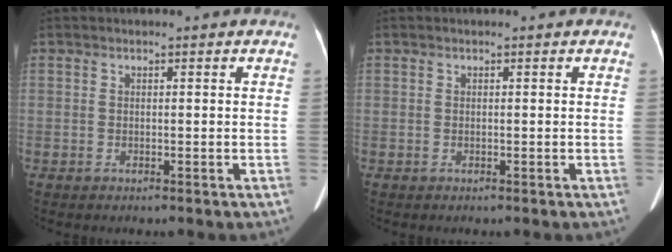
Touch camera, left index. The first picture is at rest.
{"total": 0.0}